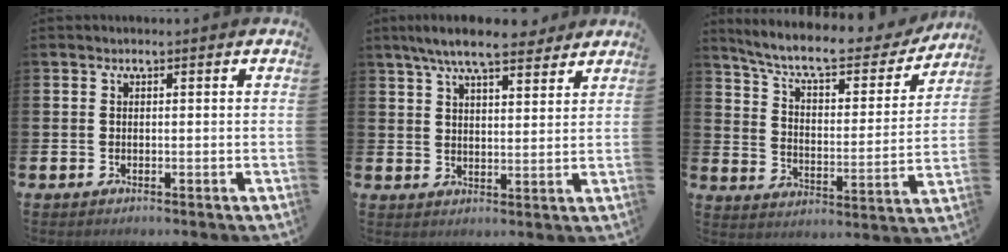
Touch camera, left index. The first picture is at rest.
{"total": 7.6, "force": [6.8, 1.5, 3.2], "torque": [-0.065, -0.022, 0.120]}
{"total": 9.2, "force": [8.1, 2.0, 3.9], "torque": [-0.103, -0.052, 0.133]}